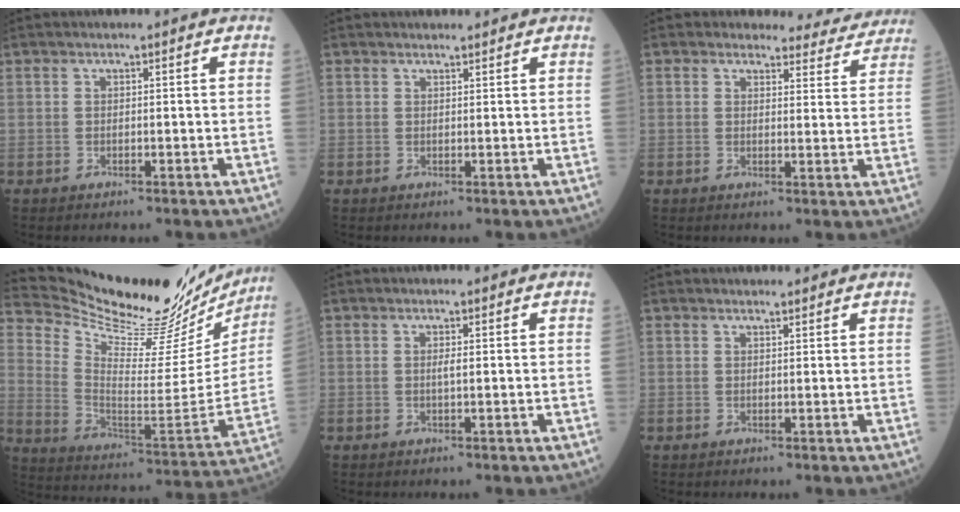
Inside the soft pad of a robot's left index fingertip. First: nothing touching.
{"total": 1.2, "force": [1.1, 0.3, 0.0], "torque": [-0.007, 0.002, 0.017]}
{"total": 8.2, "force": [7.7, 2.9, -0.3], "torque": [0.037, -0.014, 0.059]}
{"total": 30.3, "force": [27.8, 5.2, 11.1], "torque": [-0.187, -0.100, 0.374]}
{"total": 0.6, "force": [-0.2, 0.0, 0.6], "torque": [-0.015, -0.004, -0.006]}
{"total": 1.5, "force": [1.4, 0.4, 0.1], "torque": [-0.007, 0.003, 0.020]}